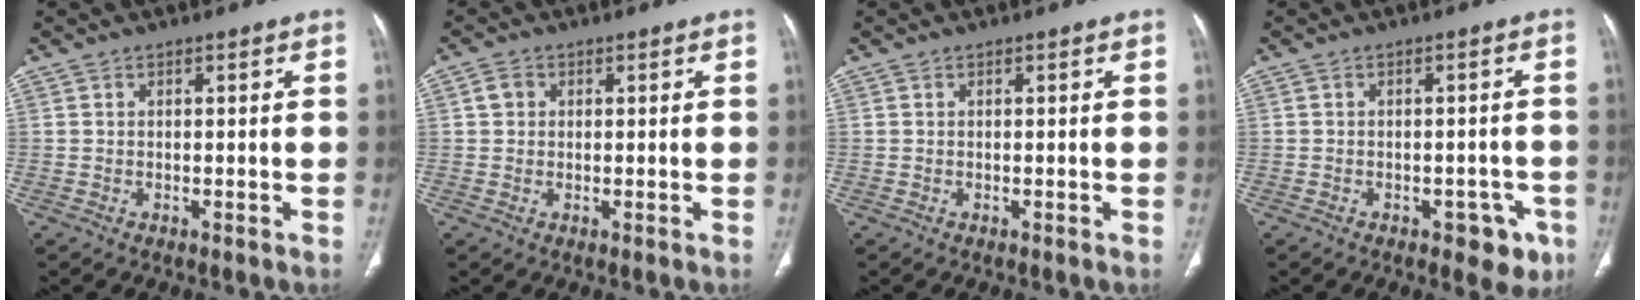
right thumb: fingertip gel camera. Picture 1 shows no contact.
{"total": 2.1, "force": [0.4, 1.9, 0.9], "torque": [-0.011, 0.004, 0.006]}
{"total": 0.0}
{"total": 5.7, "force": [-3.0, 3.3, 3.5], "torque": [-0.014, 0.015, -0.035]}